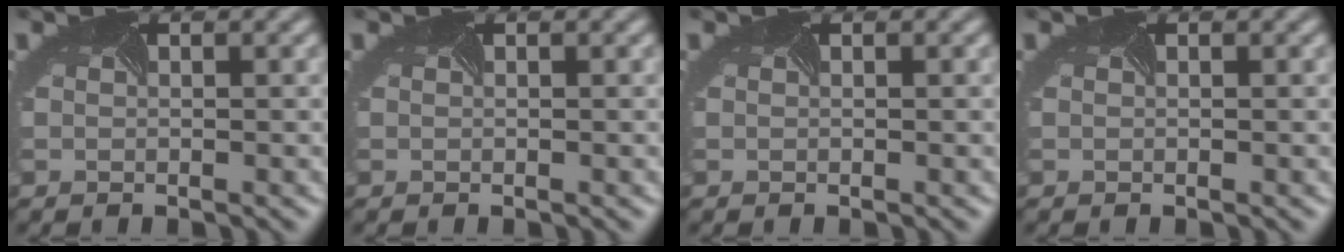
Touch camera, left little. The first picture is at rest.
{"total": 0.0}
{"total": 0.0}
{"total": 0.0}